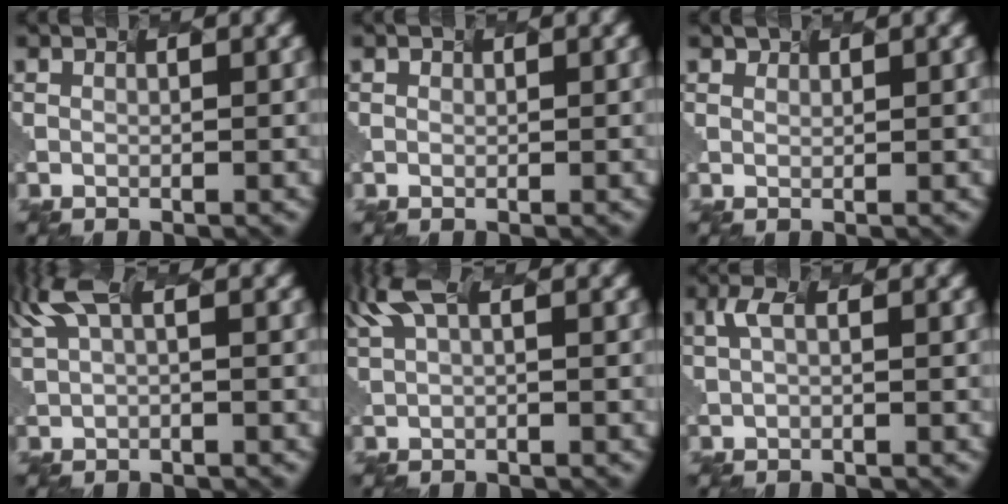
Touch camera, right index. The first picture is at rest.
{"total": 0.9, "force": [-0.5, -0.5, -0.7], "torque": [0.004, -0.007, 0.009]}
{"total": 0.9, "force": [0.7, -0.4, -0.5], "torque": [0.001, -0.007, 0.031]}
{"total": 3.3, "force": [1.2, 0.5, 3.0], "torque": [-0.071, 0.016, 0.049]}
{"total": 3.0, "force": [1.3, 0.4, 2.7], "torque": [-0.062, 0.016, 0.045]}
{"total": 1.0, "force": [-0.7, -0.4, 0.6], "torque": [-0.026, 0.003, 0.017]}